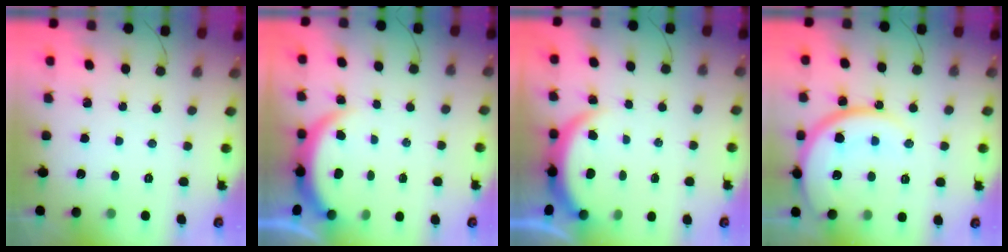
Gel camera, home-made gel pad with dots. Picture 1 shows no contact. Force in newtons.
{"total": 3.8, "press": 3.8, "slide": 0.3}
{"total": 3.8, "press": 3.8, "slide": 0.3}
{"total": 14.7, "press": 14.6, "slide": 1.4}